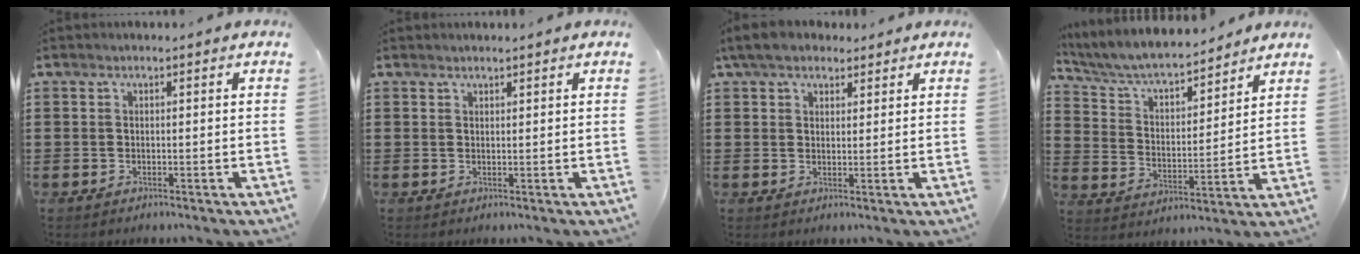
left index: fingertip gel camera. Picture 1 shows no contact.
{"total": 0.9, "force": [0.9, 0.1, 0.1], "torque": [-0.003, 0.000, 0.017]}
{"total": 4.7, "force": [3.8, 2.3, 1.7], "torque": [-0.040, 0.003, 0.068]}
{"total": 6.5, "force": [6.0, 1.0, 2.3], "torque": [-0.071, -0.038, 0.100]}